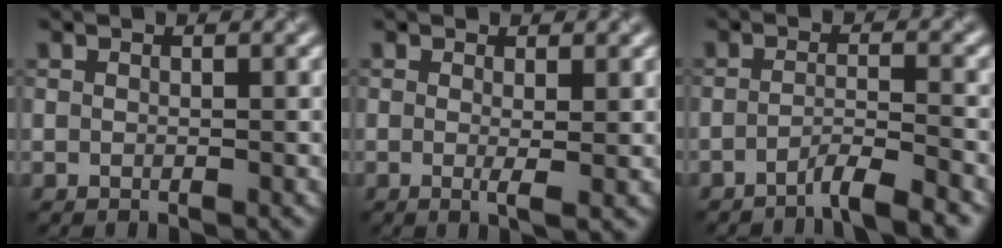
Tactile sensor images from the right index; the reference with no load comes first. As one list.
[{"total": 1.8, "force": [0.0, 0.2, 1.8], "torque": [-0.031, -0.009, -0.001]}, {"total": 3.2, "force": [-2.3, 0.3, 2.2], "torque": [-0.028, 0.003, -0.053]}]